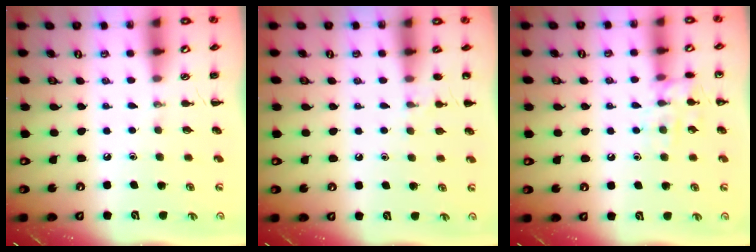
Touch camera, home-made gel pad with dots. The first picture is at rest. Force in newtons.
{"total": 6.5, "press": 6.4, "slide": 1.4}
{"total": 9.4, "press": 9.4, "slide": 1.1}